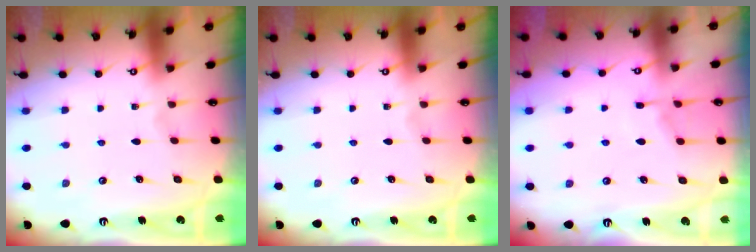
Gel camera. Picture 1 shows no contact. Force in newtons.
{"total": 0.0}
{"total": 5.2, "press": 5.1, "slide": 0.7}